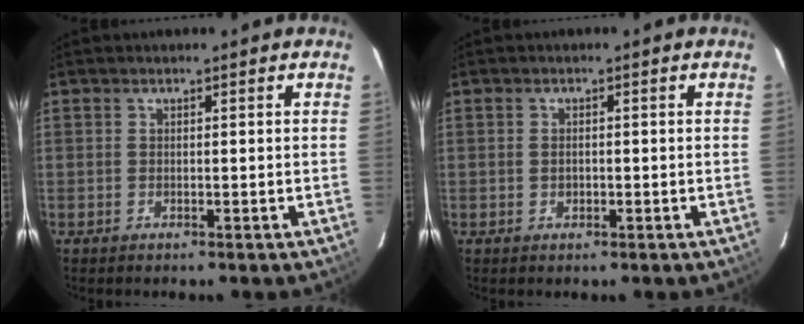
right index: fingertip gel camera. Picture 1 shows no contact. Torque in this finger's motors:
{"motor_torque": [-0.09, -0.01, -0.01, 0.00]}